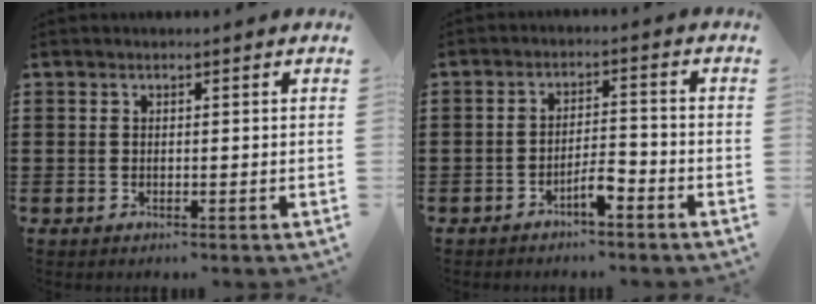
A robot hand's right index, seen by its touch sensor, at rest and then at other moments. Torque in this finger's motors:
{"motor_torque": [0.86, 0.79, 0.52, 0.09]}